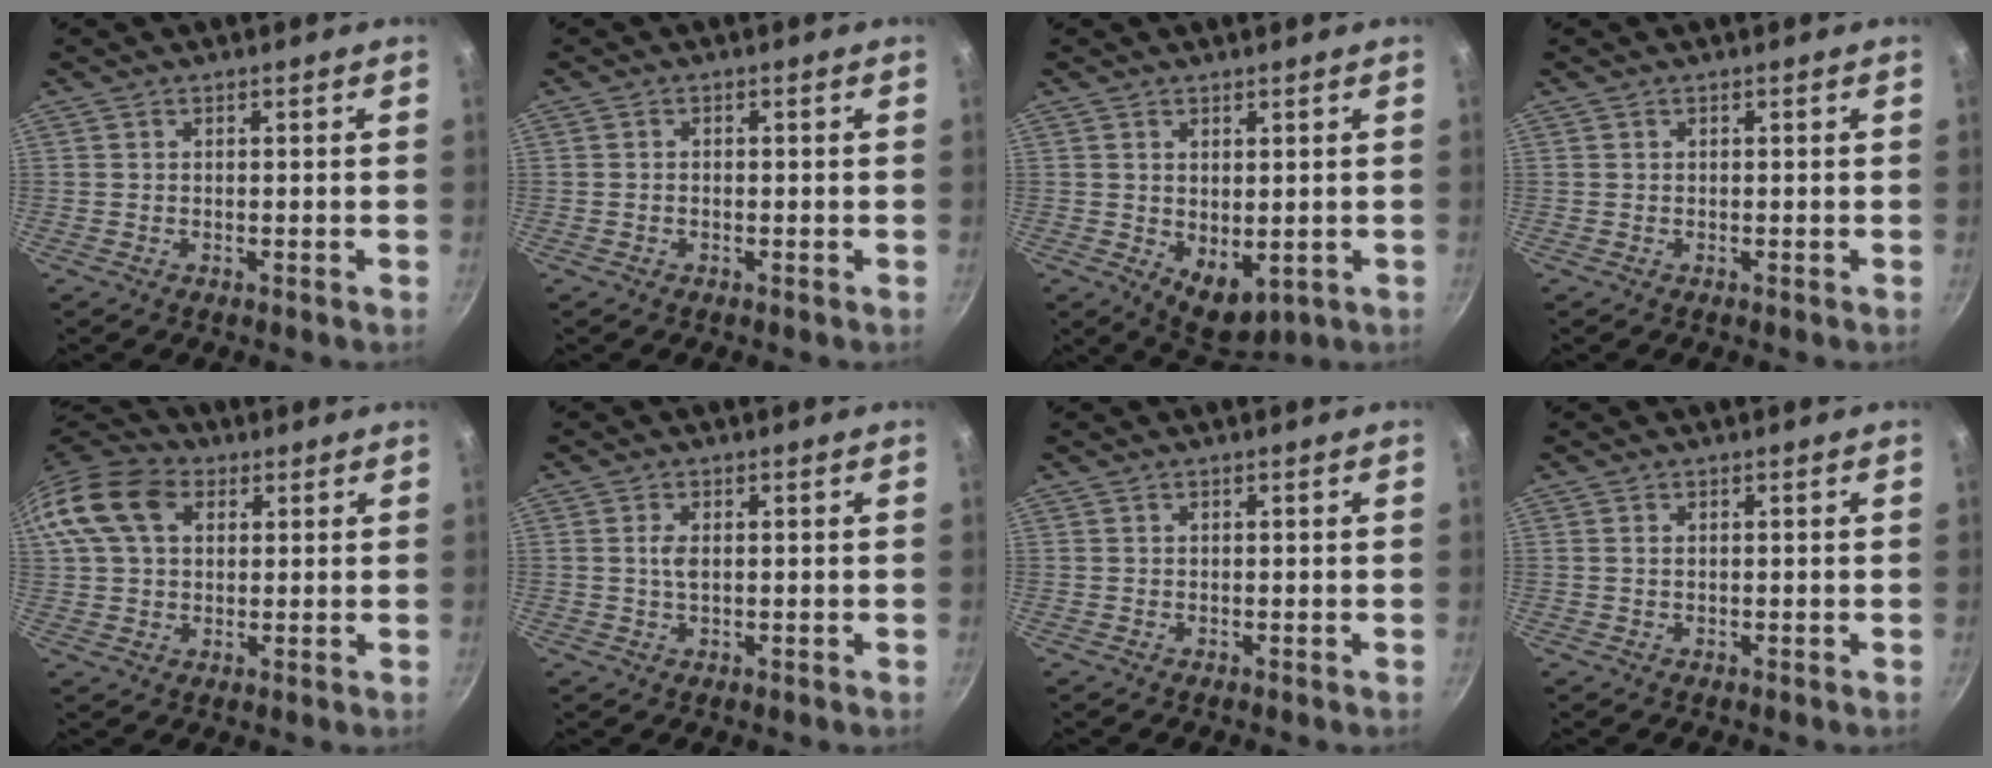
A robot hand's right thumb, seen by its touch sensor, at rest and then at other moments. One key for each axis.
{"total": 0.7, "fx": -0.2, "fy": 0.5, "fz": 0.5, "tx": -0.010, "ty": 0.005, "tz": -0.006}
{"total": 6.4, "fx": 0.1, "fy": 3.8, "fz": 5.2, "tx": -0.060, "ty": -0.016, "tz": 0.016}
{"total": 0.0}
{"total": 14.4, "fx": 4.4, "fy": 10.2, "fz": 9.1, "tx": -0.170, "ty": 0.023, "tz": 0.067}
{"total": 2.2, "fx": 0.3, "fy": 1.1, "fz": 1.9, "tx": -0.036, "ty": 0.001, "tz": 0.005}
{"total": 0.0}
{"total": 0.6, "fx": 0.1, "fy": 0.4, "fz": 0.5, "tx": -0.008, "ty": 0.001, "tz": 0.002}